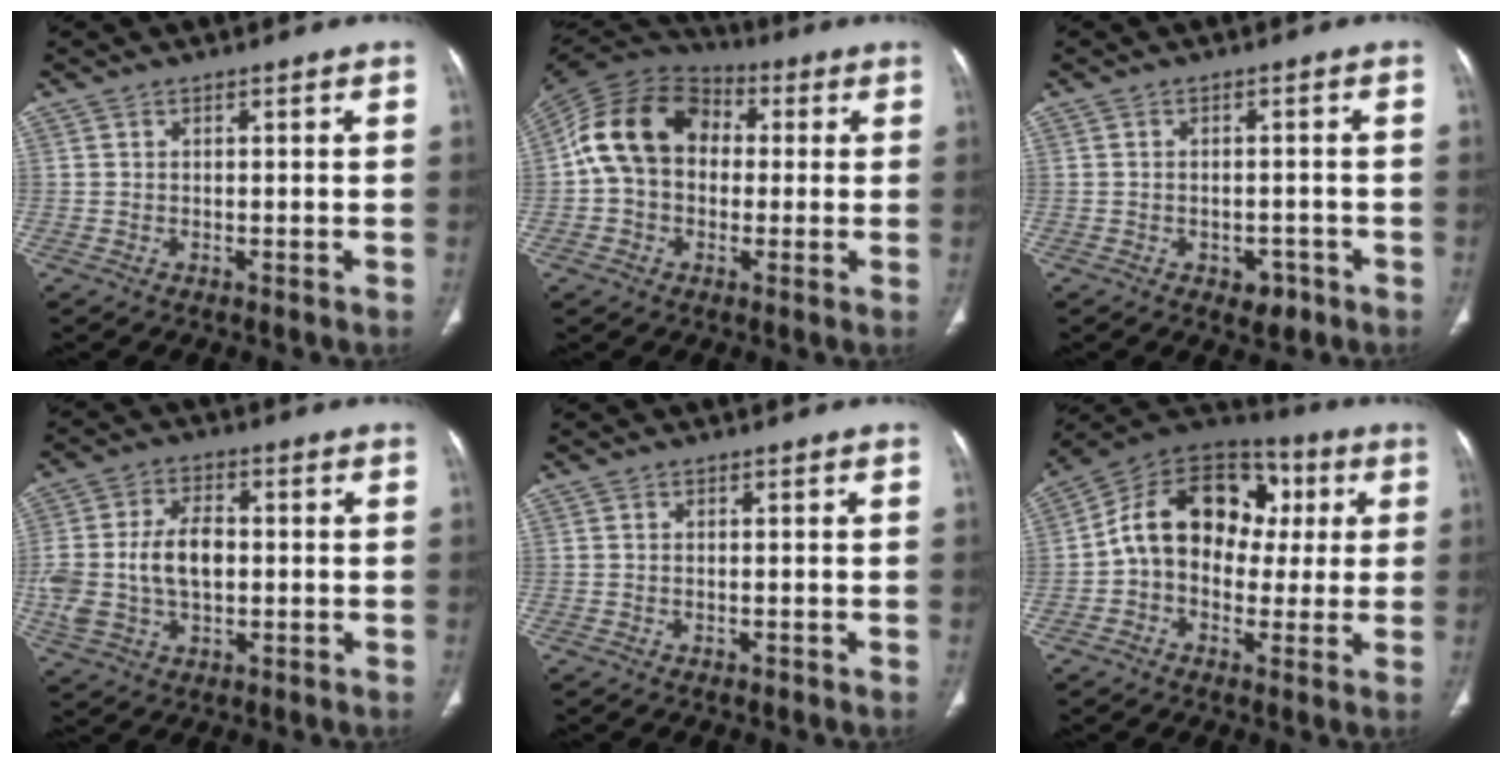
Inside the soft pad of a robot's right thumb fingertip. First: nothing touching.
{"total": 14.9, "force": [1.0, 11.4, 9.4], "torque": [-0.157, 0.036, 0.005]}
{"total": 3.5, "force": [-2.0, 2.2, 1.8], "torque": [-0.009, 0.011, -0.020]}
{"total": 11.6, "force": [-0.4, 7.4, 8.9], "torque": [-0.174, 0.019, -0.003]}
{"total": 0.0}
{"total": 17.1, "force": [1.3, 12.8, 11.3], "torque": [-0.146, 0.048, 0.008]}